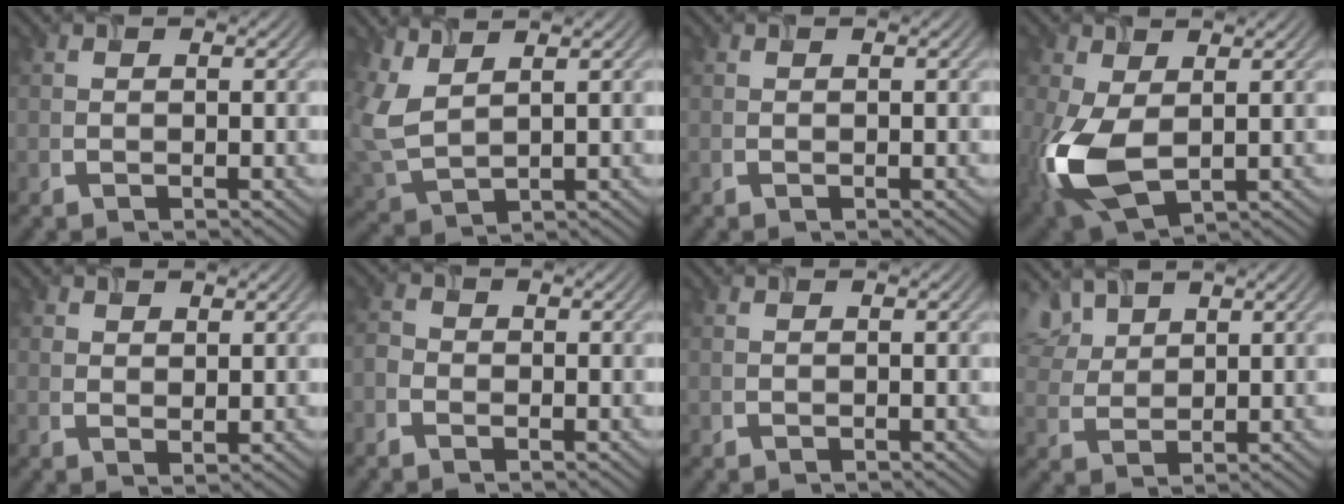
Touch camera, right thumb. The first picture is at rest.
{"total": 6.4, "force": [3.3, 2.9, 4.6], "torque": [-0.138, 0.001, 0.067]}
{"total": 0.0}
{"total": 9.3, "force": [-0.9, 5.5, 7.5], "torque": [-0.203, -0.016, -0.015]}
{"total": 2.0, "force": [1.5, 1.0, 0.9], "torque": [-0.023, -0.005, 0.034]}
{"total": 1.7, "force": [-1.2, 1.2, 0.6], "torque": [-0.014, 0.000, -0.030]}
{"total": 0.0}
{"total": 5.6, "force": [4.1, 2.8, 2.6], "torque": [-0.073, 0.010, 0.088]}